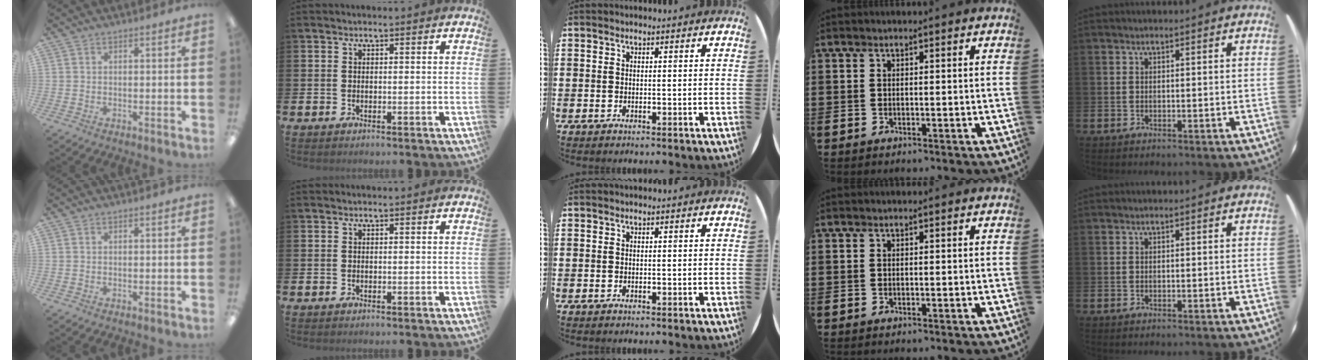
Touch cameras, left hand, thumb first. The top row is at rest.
{}